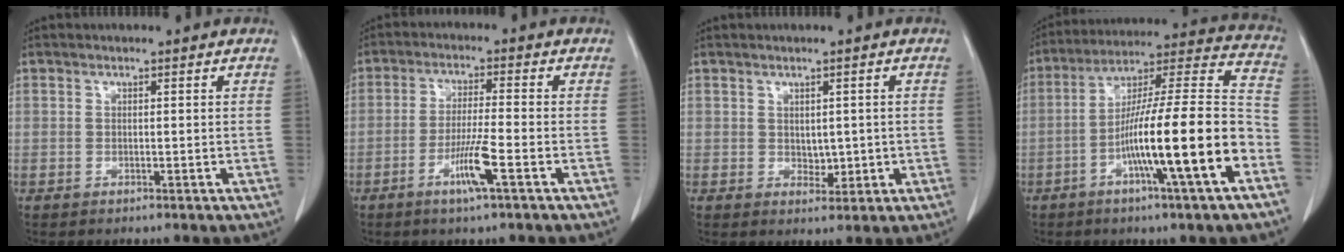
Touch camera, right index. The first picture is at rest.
{"total": 6.3, "force": [-3.0, -0.4, 5.6], "torque": [-0.108, -0.011, -0.057]}
{"total": 2.6, "force": [0.0, 1.7, 1.9], "torque": [-0.024, -0.003, 0.008]}
{"total": 19.7, "force": [-7.1, 0.0, 18.4], "torque": [-0.284, 0.002, -0.123]}